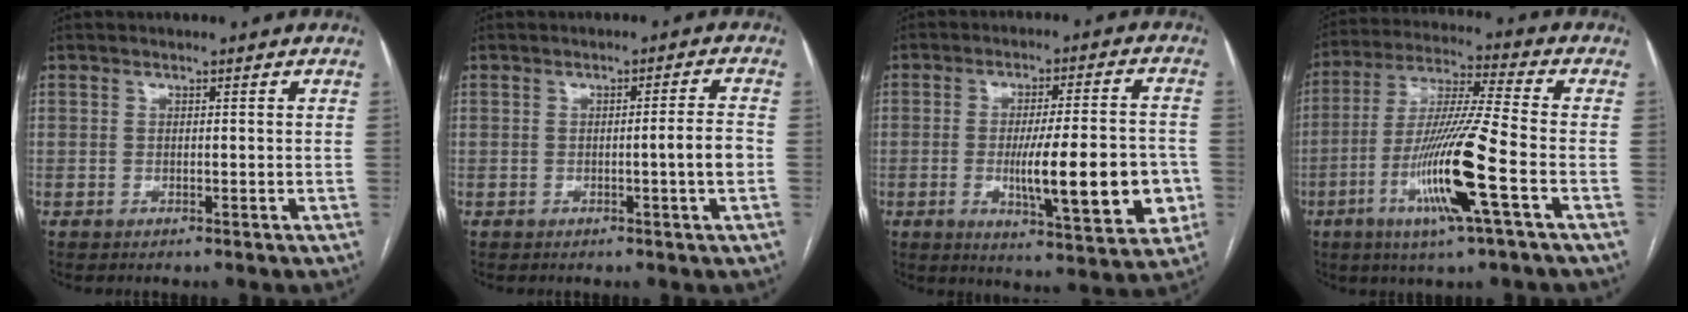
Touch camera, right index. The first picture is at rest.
{"total": 3.6, "force": [-0.9, -0.6, 3.5], "torque": [-0.047, -0.001, -0.014]}
{"total": 15.9, "force": [-3.2, 2.7, 15.3], "torque": [-0.223, -0.004, -0.038]}
{"total": 15.2, "force": [-5.3, -0.6, 14.2], "torque": [-0.286, -0.016, -0.105]}